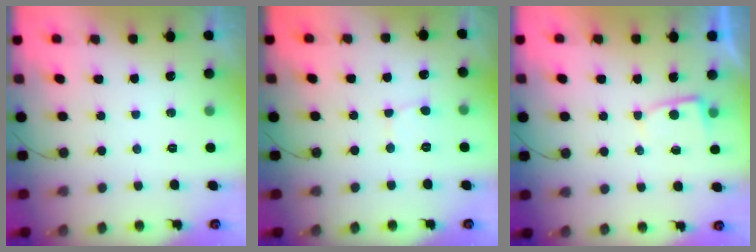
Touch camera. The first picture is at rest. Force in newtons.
{"total": 2.1, "press": 2.1, "slide": 0.2}
{"total": 3.0, "press": 3.0, "slide": 0.3}